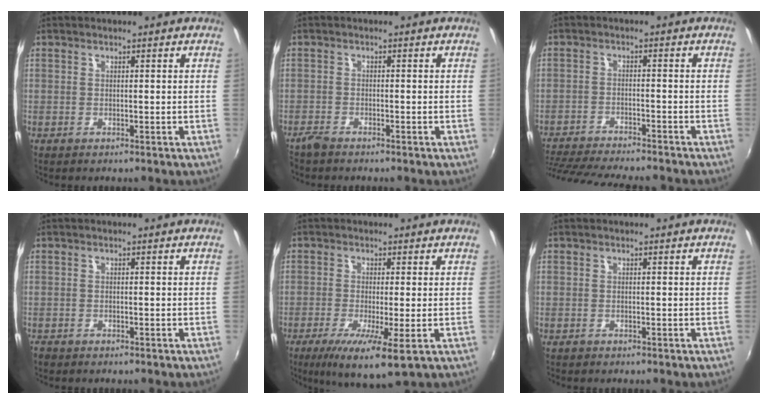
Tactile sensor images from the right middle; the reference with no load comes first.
{"total": 2.2, "force": [-2.0, 0.6, 0.6], "torque": [-0.022, -0.005, -0.042]}
{"total": 15.5, "force": [-13.7, 2.1, 6.9], "torque": [-0.150, -0.026, -0.213]}
{"total": 1.2, "force": [-1.0, 0.5, 0.3], "torque": [-0.011, -0.002, -0.018]}
{"total": 8.8, "force": [-3.5, 1.0, 8.0], "torque": [-0.160, -0.029, -0.060]}
{"total": 0.6, "force": [-0.5, 0.3, 0.0], "torque": [-0.002, -0.002, -0.009]}